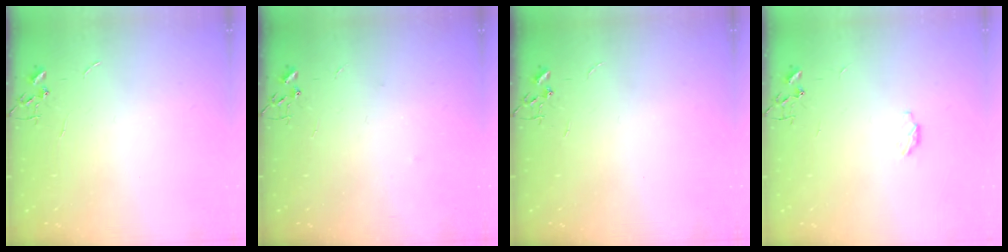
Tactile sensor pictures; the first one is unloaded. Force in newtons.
{"total": 2.5, "press": 2.1, "slide": 1.4}
{"total": 0.0}
{"total": 3.8, "press": 3.8, "slide": 0.6}